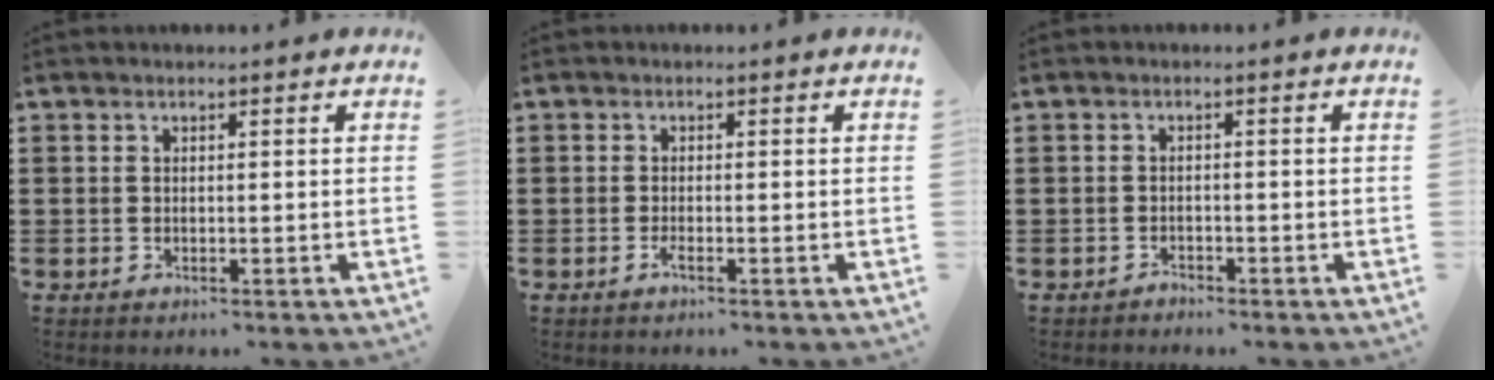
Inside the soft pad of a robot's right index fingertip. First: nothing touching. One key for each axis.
{"total": 1.1, "fx": -0.7, "fy": 0.0, "fz": 0.8, "tx": -0.023, "ty": -0.007, "tz": -0.015}
{"total": 1.1, "fx": -1.1, "fy": 0.2, "fz": -0.1, "tx": -0.001, "ty": 0.004, "tz": -0.024}